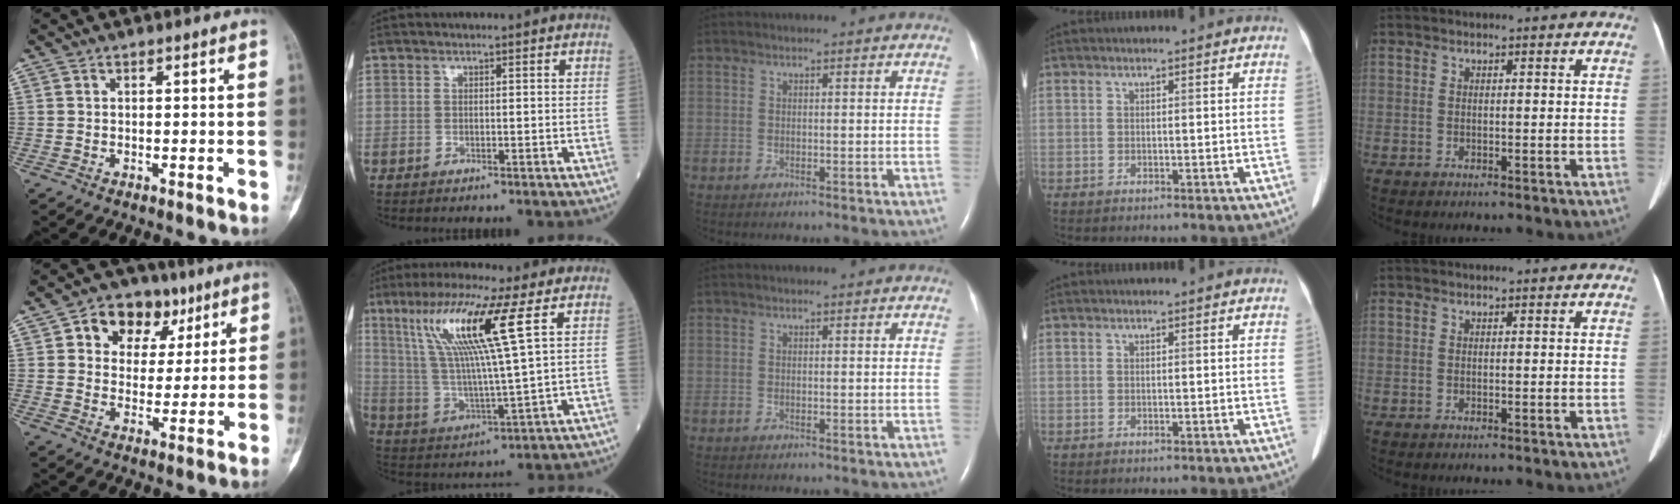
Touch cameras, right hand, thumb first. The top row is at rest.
{"thumb": {"total": 12.0, "force": [5.5, 8.8, 6.1], "torque": [-0.047, -0.007, 0.086]}, "index": {"total": 14.6, "force": [6.4, -0.6, 13.1], "torque": [-0.267, 0.009, 0.119]}}